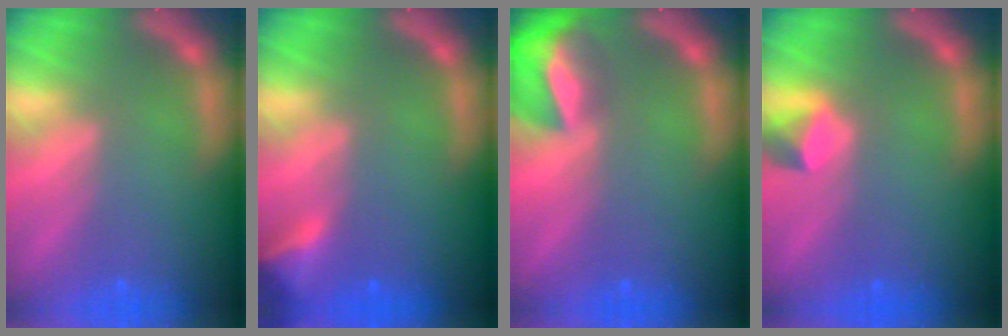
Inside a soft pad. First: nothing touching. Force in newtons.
{"total": 2.9}
{"total": 7.4}
{"total": 1.9}